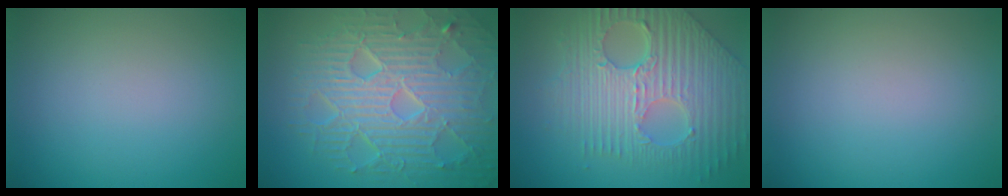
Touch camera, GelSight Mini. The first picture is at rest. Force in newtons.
{"total": 10.5, "press": 6.8, "slide": 8.0}
{"total": 9.8, "press": 6.7, "slide": 7.1}
{"total": 0.0}